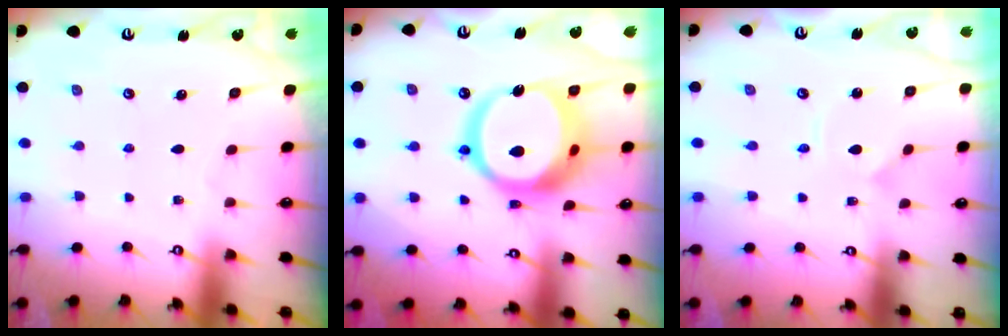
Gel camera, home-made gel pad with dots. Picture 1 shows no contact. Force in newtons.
{"total": 19.7, "press": 19.6, "slide": 2.1}
{"total": 2.5, "press": 2.5, "slide": 0.1}